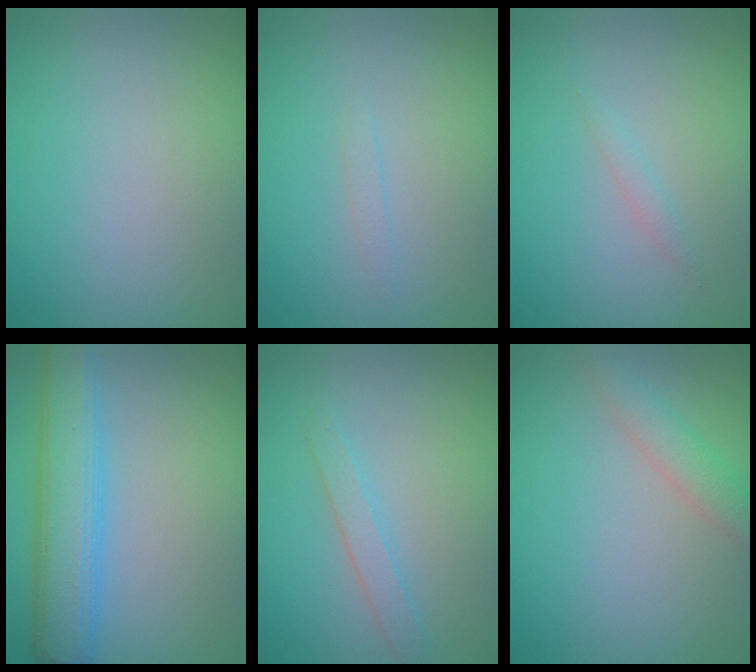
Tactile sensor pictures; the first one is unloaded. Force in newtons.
{"total": 0.6, "press": 0.6, "slide": 0.1}
{"total": 0.7, "press": 0.7, "slide": 0.1}
{"total": 5.8, "press": 5.8, "slide": 0.1}
{"total": 1.6, "press": 1.6, "slide": 0.2}
{"total": 2.2, "press": 2.2, "slide": 0.1}